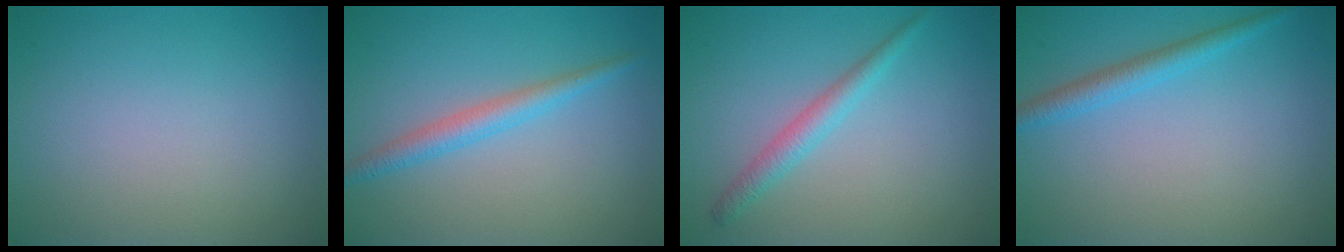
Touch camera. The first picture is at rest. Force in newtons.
{"total": 2.4, "press": 2.4, "slide": 0.1}
{"total": 2.2, "press": 2.2, "slide": 0.1}
{"total": 2.2, "press": 2.2, "slide": 0.1}